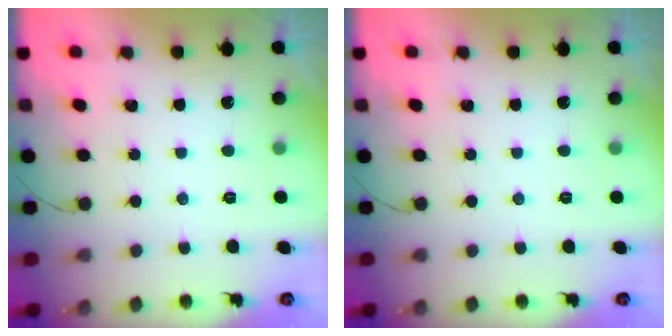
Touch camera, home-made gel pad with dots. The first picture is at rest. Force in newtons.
{"total": 0.0}